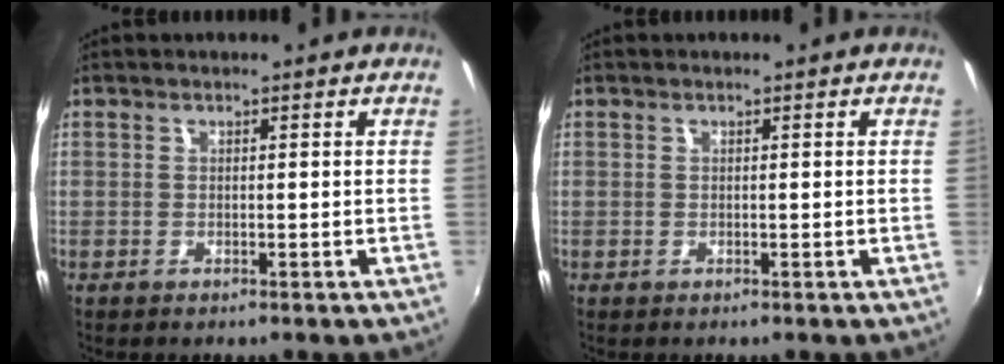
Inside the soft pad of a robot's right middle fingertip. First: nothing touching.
{"total": 0.0}